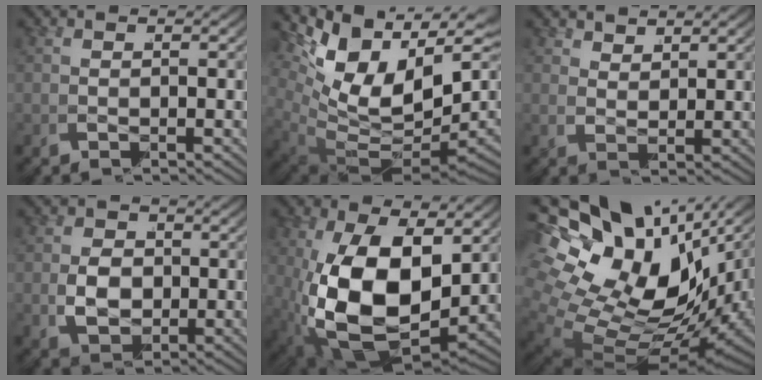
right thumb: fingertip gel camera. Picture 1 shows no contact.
{"total": 17.6, "force": [-0.2, 11.6, 13.3], "torque": [-0.252, -0.032, 0.019]}
{"total": 2.1, "force": [2.1, -0.2, -0.4], "torque": [0.019, 0.005, 0.037]}
{"total": 5.0, "force": [-0.4, 4.1, 2.9], "torque": [-0.063, -0.019, 0.005]}
{"total": 14.4, "force": [-1.8, 8.6, 11.3], "torque": [-0.255, -0.058, 0.004]}
{"total": 17.0, "force": [0.7, 11.7, 12.3], "torque": [-0.252, -0.029, 0.024]}